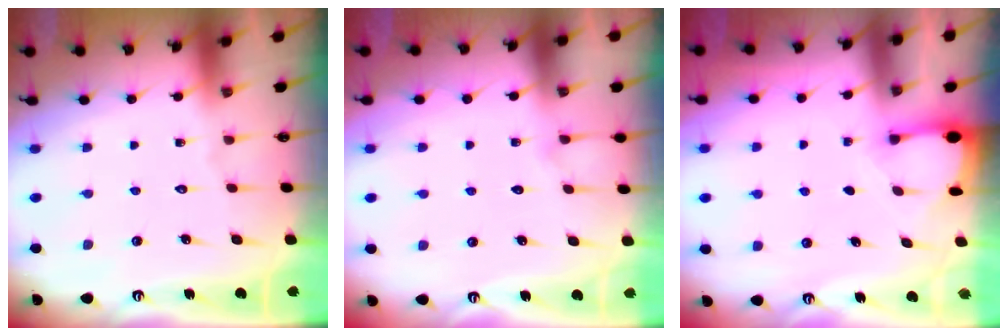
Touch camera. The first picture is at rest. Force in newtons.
{"total": 5.8, "press": 5.8, "slide": 0.6}
{"total": 2.0, "press": 2.0, "slide": 0.4}